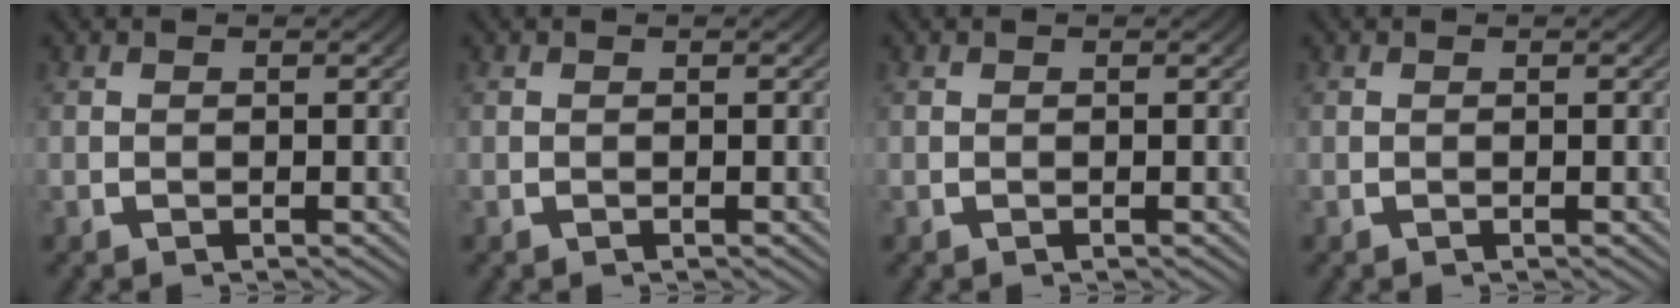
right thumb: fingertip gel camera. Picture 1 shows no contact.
{"total": 0.0}
{"total": 0.0}
{"total": 0.0}